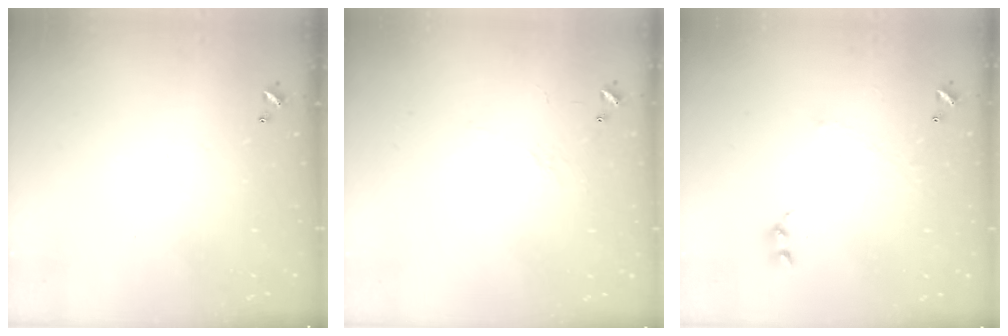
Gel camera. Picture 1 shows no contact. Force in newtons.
{"total": 6.2, "press": 6.2, "slide": 0.8}
{"total": 2.0, "press": 1.9, "slide": 0.7}